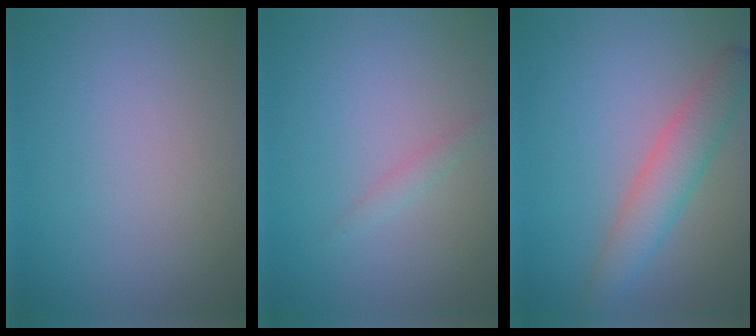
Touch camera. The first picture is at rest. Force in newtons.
{"total": 1.0, "press": 1.0, "slide": 0.0}
{"total": 4.0, "press": 4.0, "slide": 0.2}